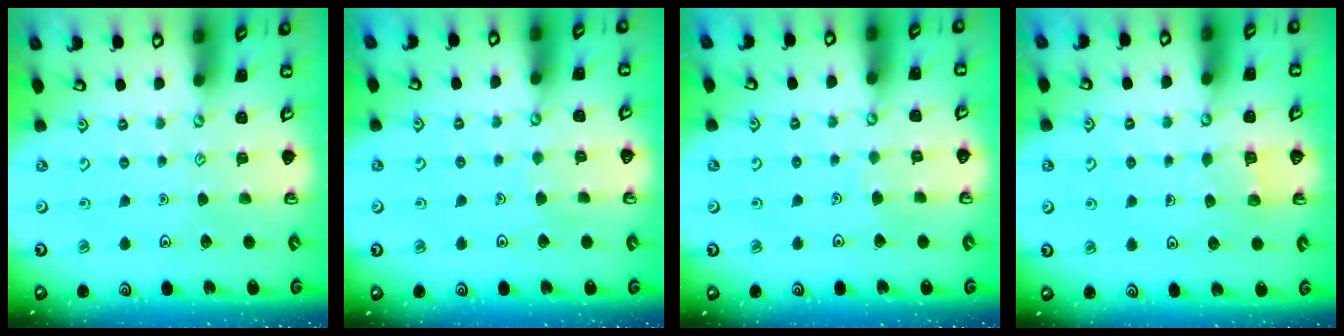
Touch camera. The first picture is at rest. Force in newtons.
{"total": 2.3, "press": 2.3, "slide": 0.1}
{"total": 2.7, "press": 2.7, "slide": 0.1}
{"total": 3.8, "press": 3.7, "slide": 0.3}